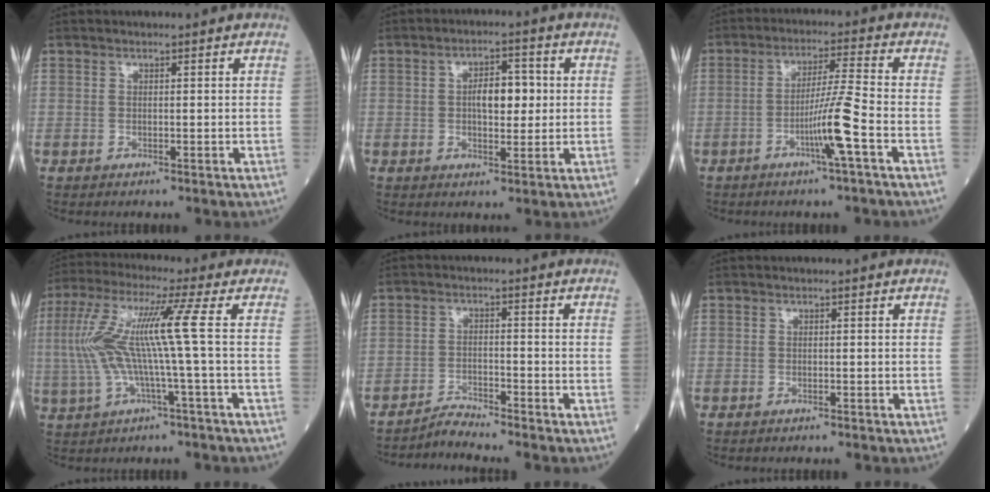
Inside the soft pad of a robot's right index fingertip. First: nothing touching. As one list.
[{"total": 5.6, "force": [0.5, 2.5, 5.0], "torque": [-0.080, 0.010, 0.008]}, {"total": 6.9, "force": [-2.7, -1.3, 6.2], "torque": [-0.117, -0.001, -0.048]}, {"total": 10.9, "force": [0.1, -1.0, 10.8], "torque": [-0.230, 0.026, 0.003]}, {"total": 3.4, "force": [-3.2, -1.0, -0.4], "torque": [0.005, -0.018, -0.059]}, {"total": 1.0, "force": [-1.0, 0.1, 0.2], "torque": [-0.006, -0.001, -0.013]}]